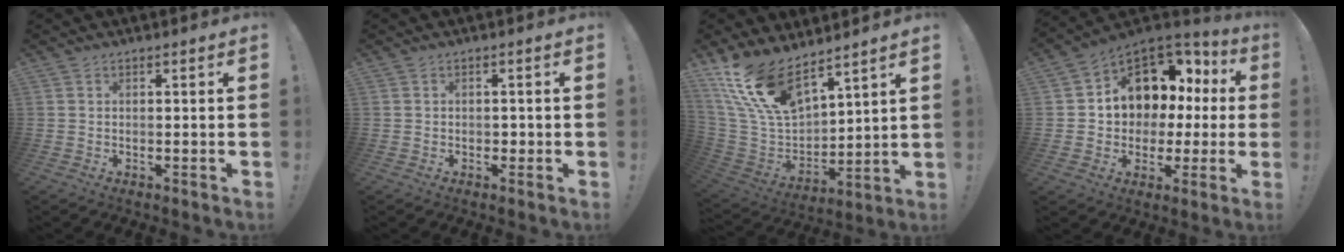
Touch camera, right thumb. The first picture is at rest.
{"total": 1.5, "force": [-0.5, 1.2, 0.6], "torque": [-0.009, 0.004, -0.010]}
{"total": 17.8, "force": [12.9, 7.8, 9.4], "torque": [-0.200, -0.082, 0.243]}
{"total": 11.6, "force": [4.6, 9.2, 5.4], "torque": [-0.082, -0.040, 0.096]}